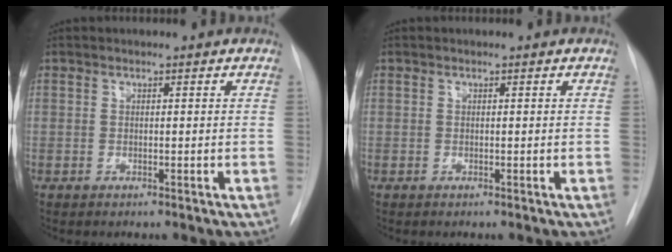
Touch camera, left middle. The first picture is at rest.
{"total": 0.0}